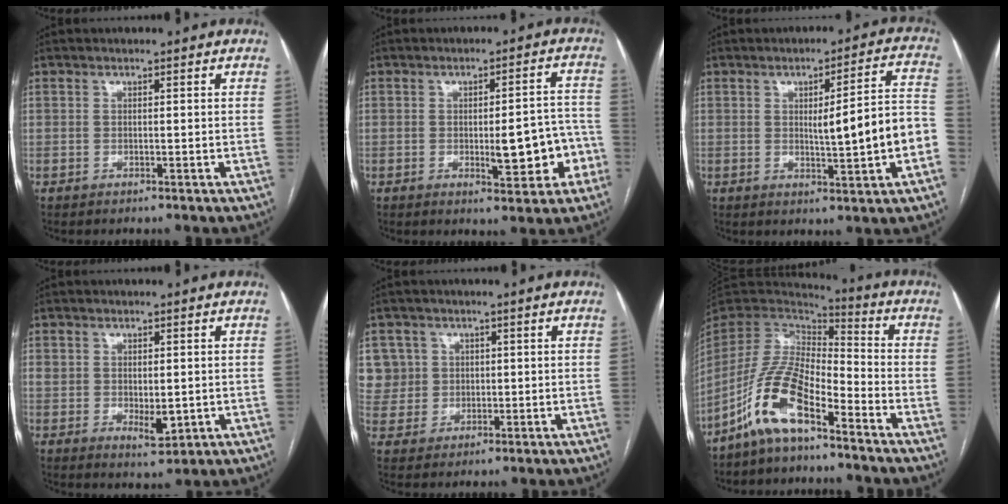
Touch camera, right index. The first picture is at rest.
{"total": 8.6, "force": [-2.3, 2.7, 7.9], "torque": [-0.094, 0.018, -0.022]}
{"total": 11.0, "force": [-1.5, 0.4, 10.9], "torque": [-0.142, 0.018, -0.016]}
{"total": 5.0, "force": [-0.1, 2.7, 4.2], "torque": [-0.068, -0.004, 0.012]}
{"total": 8.0, "force": [2.6, 7.5, 0.4], "torque": [-0.011, 0.028, 0.069]}
{"total": 11.7, "force": [-7.3, 3.5, 8.5], "torque": [-0.185, 0.006, -0.144]}